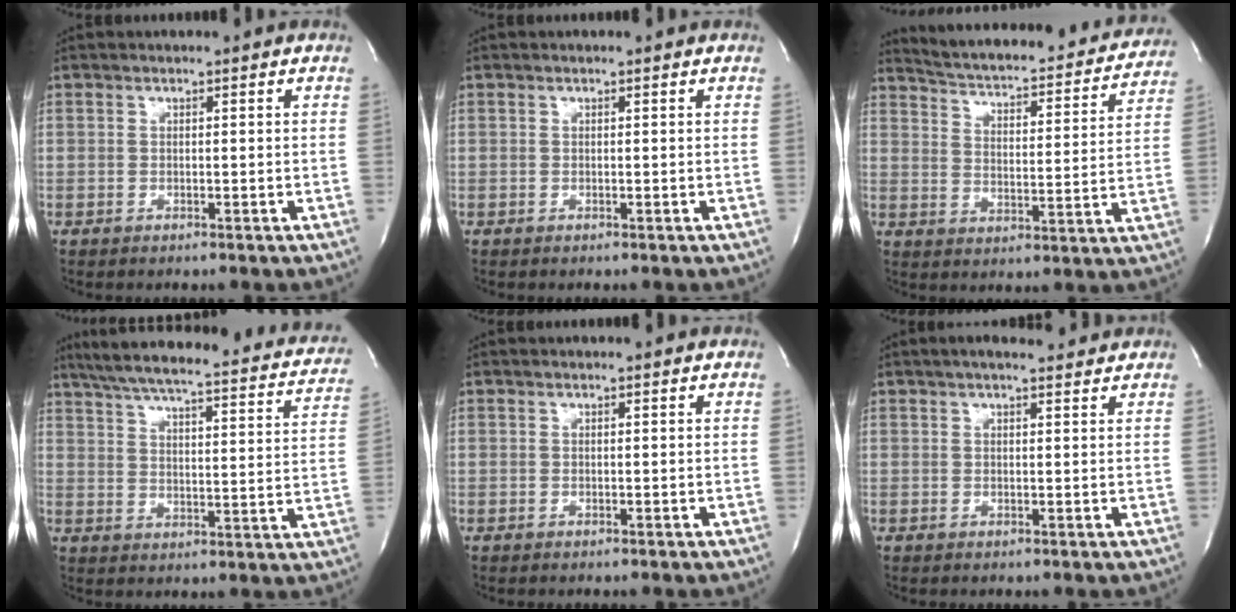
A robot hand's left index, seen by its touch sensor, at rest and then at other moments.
{"total": 0.0}
{"total": 22.5, "force": [21.0, 4.1, 7.0], "torque": [-0.109, -0.031, 0.269]}
{"total": 29.5, "force": [25.5, 4.6, 14.0], "torque": [-0.222, -0.026, 0.310]}
{"total": 0.0}
{"total": 5.4, "force": [4.6, 1.1, 2.5], "torque": [-0.040, 0.021, 0.063]}